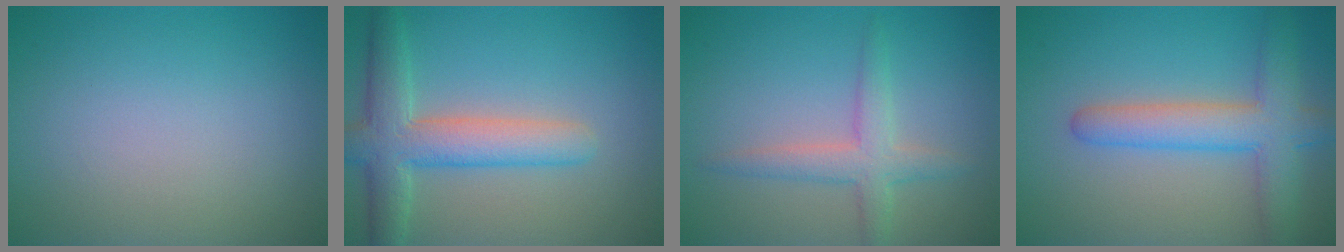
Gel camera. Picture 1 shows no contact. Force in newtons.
{"total": 5.8, "press": 5.8, "slide": 0.4}
{"total": 3.0, "press": 3.0, "slide": 0.1}
{"total": 5.5, "press": 5.5, "slide": 0.4}